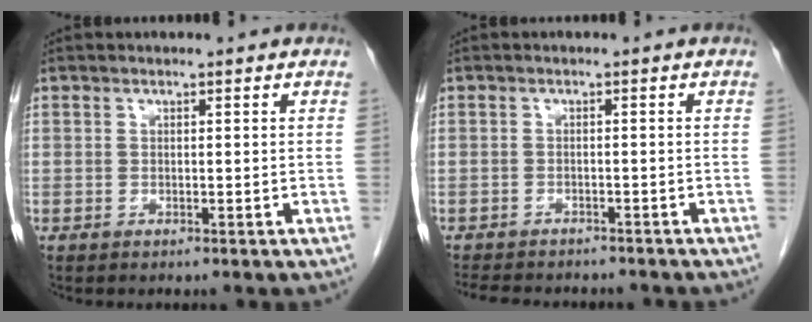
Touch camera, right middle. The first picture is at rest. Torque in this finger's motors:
{"motor_torque": [0.48, -0.43, 0.01, 0.03]}